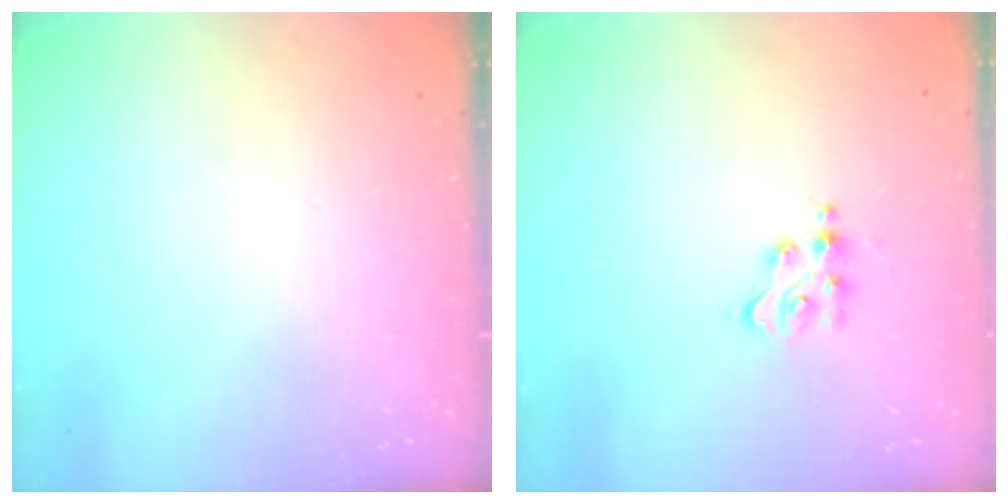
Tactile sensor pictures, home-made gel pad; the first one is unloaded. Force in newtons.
{"total": 4.0, "press": 4.0, "slide": 0.4}